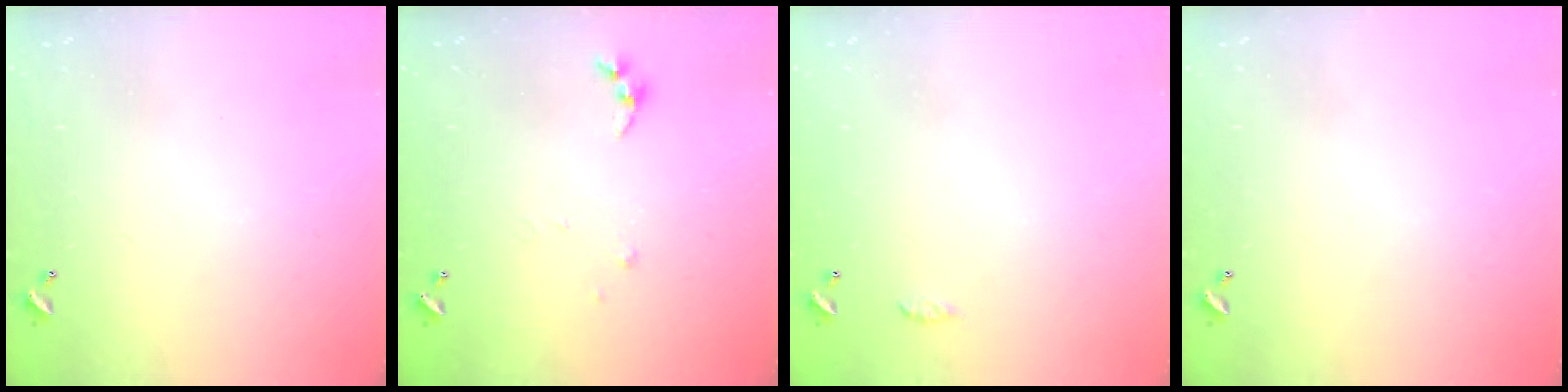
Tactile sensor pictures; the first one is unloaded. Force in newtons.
{"total": 4.9, "press": 4.9, "slide": 0.4}
{"total": 3.0, "press": 3.0, "slide": 0.5}
{"total": 0.0}